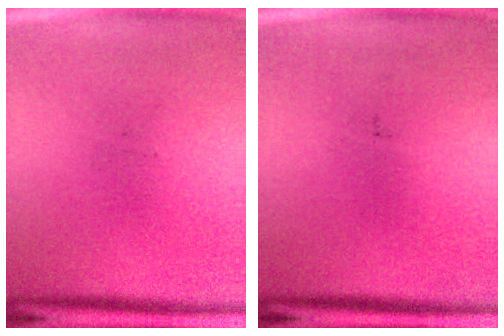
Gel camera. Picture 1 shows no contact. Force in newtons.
{"total": 0.0}